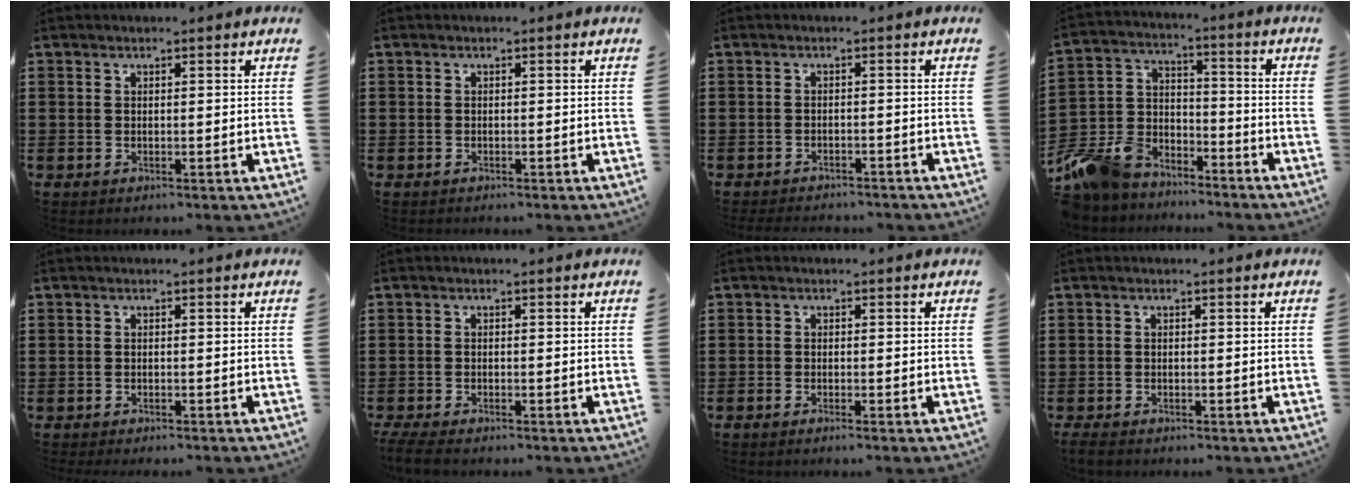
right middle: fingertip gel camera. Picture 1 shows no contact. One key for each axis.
{"total": 0.5, "fx": -0.4, "fy": 0.3, "fz": -0.1, "tx": 0.000, "ty": 0.002, "tz": -0.010}
{"total": 1.8, "fx": -1.8, "fy": 0.1, "fz": 0.0, "tx": -0.007, "ty": -0.002, "tz": -0.039}
{"total": 9.6, "fx": -8.4, "fy": 4.4, "fz": 1.3, "tx": -0.058, "ty": 0.016, "tz": -0.167}
{"total": 0.7, "fx": -0.7, "fy": 0.0, "fz": 0.1, "tx": -0.004, "ty": -0.003, "tz": -0.014}
{"total": 2.1, "fx": -2.0, "fy": 0.2, "fz": 0.7, "tx": -0.028, "ty": -0.004, "tz": -0.044}
{"total": 0.8, "fx": -0.8, "fy": 0.0, "fz": 0.3, "tx": -0.006, "ty": -0.002, "tz": -0.015}
{"total": 1.1, "fx": -1.0, "fy": 0.3, "fz": 0.3, "tx": -0.009, "ty": 0.000, "tz": -0.020}